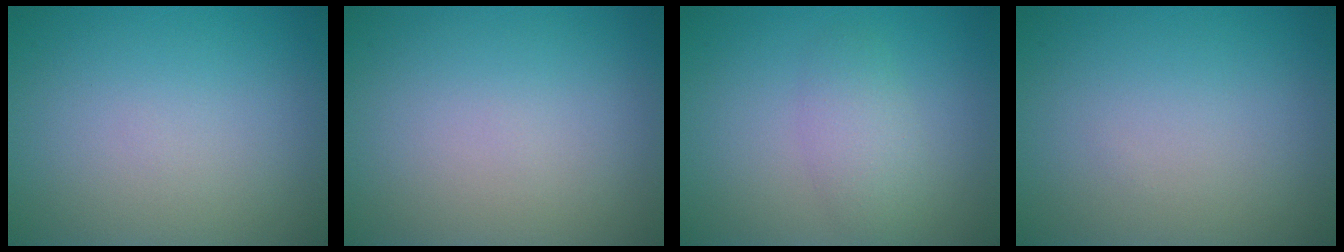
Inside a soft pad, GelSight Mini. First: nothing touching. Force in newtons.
{"total": 0.0}
{"total": 2.6, "press": 2.6, "slide": 0.2}
{"total": 0.0}